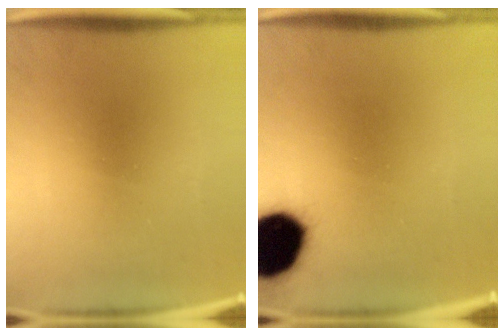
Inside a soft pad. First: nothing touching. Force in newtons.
{"total": 19.0}